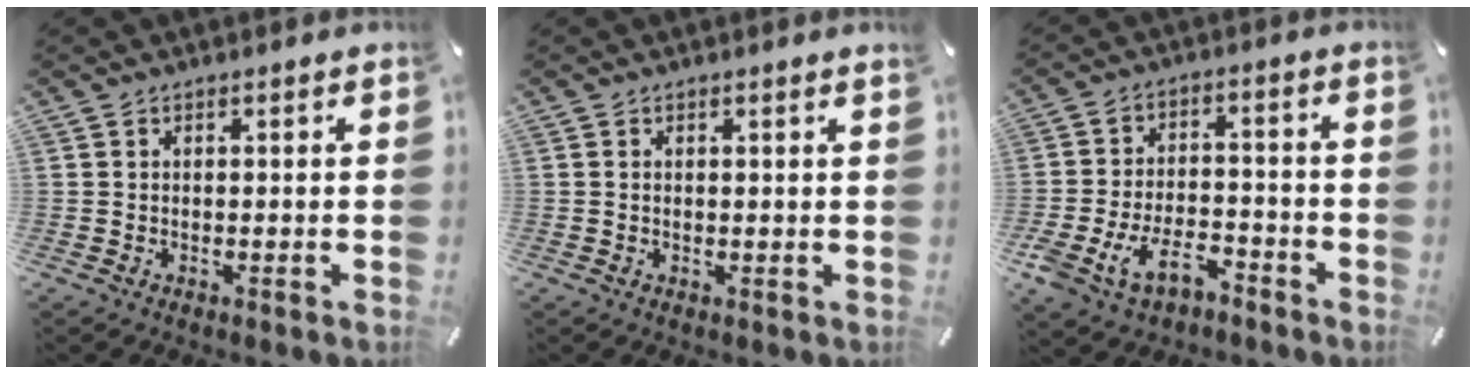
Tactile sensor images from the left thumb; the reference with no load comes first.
{"total": 0.6, "force": [0.3, 0.0, 0.6], "torque": [-0.010, -0.001, 0.005]}
{"total": 11.5, "force": [-6.3, 6.6, 7.1], "torque": [-0.141, 0.033, -0.112]}